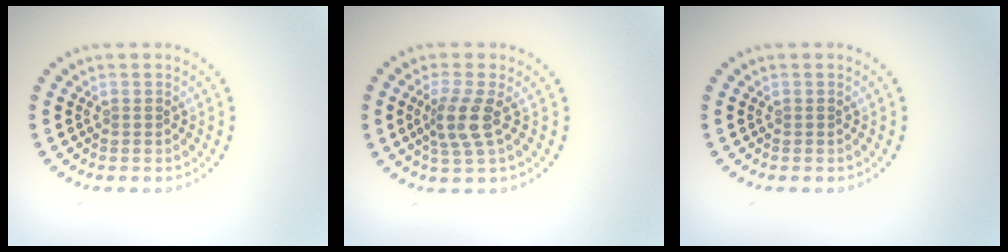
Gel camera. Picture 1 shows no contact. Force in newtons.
{"total": 2.8, "press": 2.2, "slide": 1.8}
{"total": 0.0}